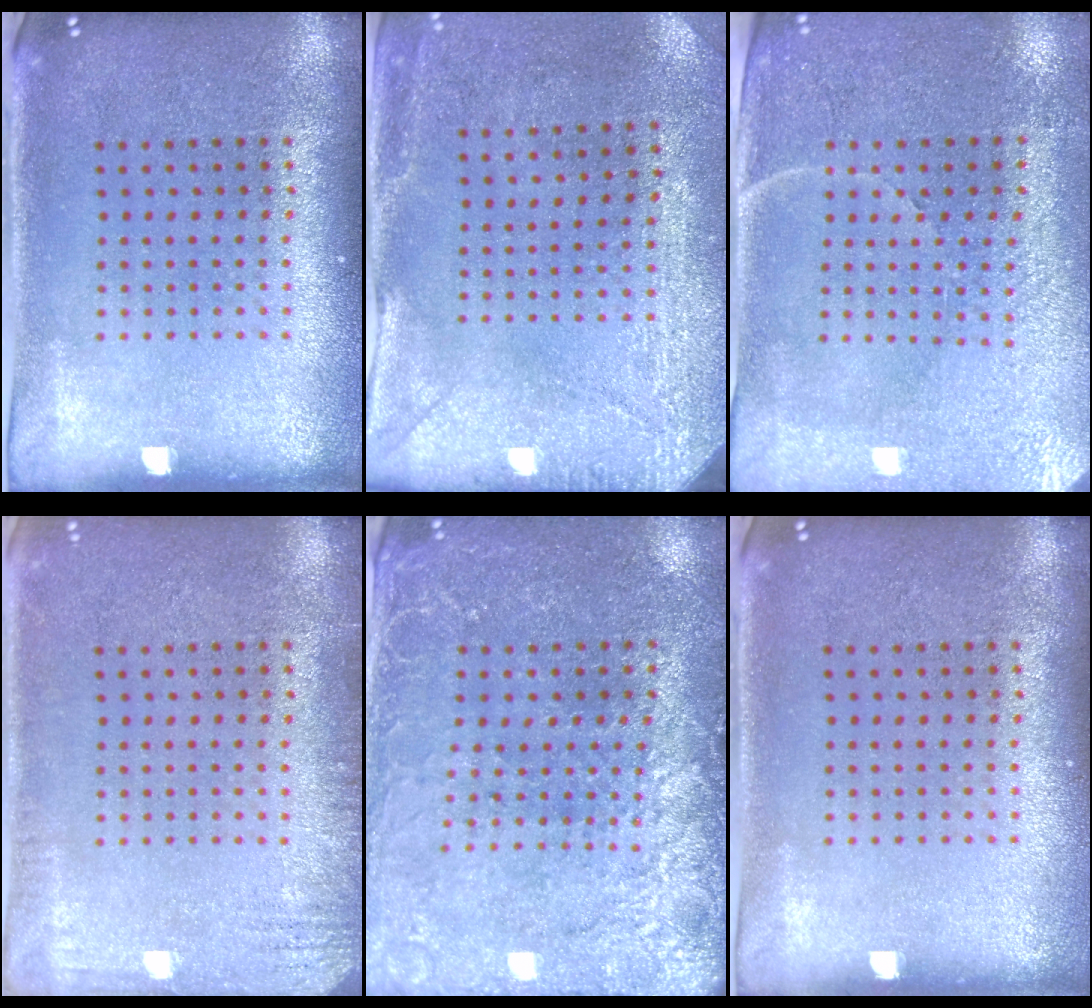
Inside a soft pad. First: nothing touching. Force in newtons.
{"total": 2.9, "press": 2.5, "slide": 1.5}
{"total": 3.4, "press": 3.1, "slide": 1.3}
{"total": 2.1, "press": 2.1, "slide": 0.2}
{"total": 2.7, "press": 2.7, "slide": 0.5}
{"total": 0.0}